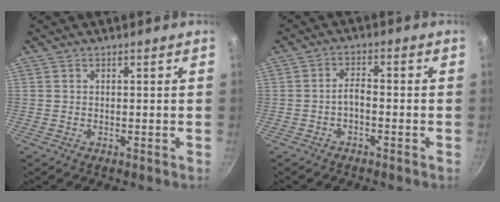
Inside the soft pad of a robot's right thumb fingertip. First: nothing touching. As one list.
[{"total": 2.9, "force": [-1.1, 1.4, 2.3], "torque": [-0.035, 0.018, -0.024]}]